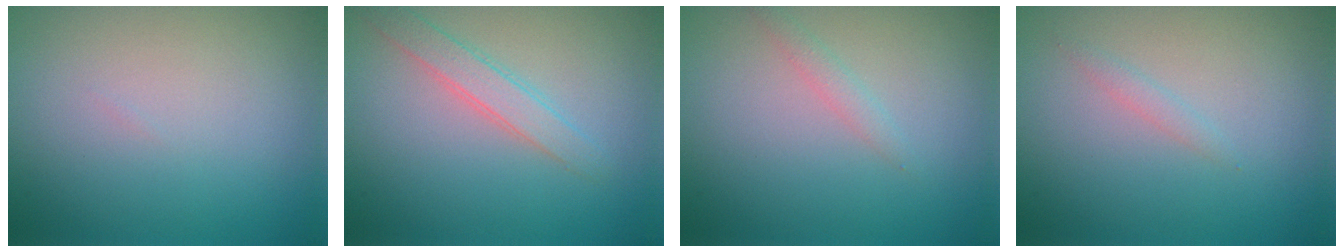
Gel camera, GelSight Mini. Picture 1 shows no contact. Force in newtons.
{"total": 2.2, "press": 2.2, "slide": 0.1}
{"total": 1.0, "press": 0.9, "slide": 0.1}
{"total": 0.7, "press": 0.7, "slide": 0.1}